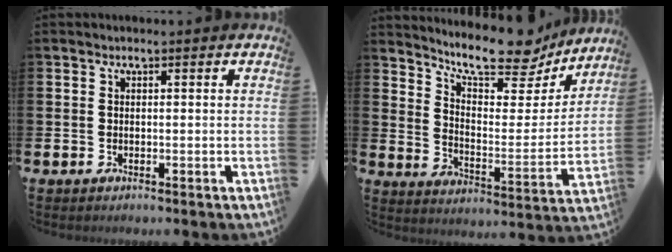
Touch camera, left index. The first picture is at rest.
{"total": 12.1, "force": [10.8, 3.1, 4.4], "torque": [-0.081, -0.081, 0.187]}